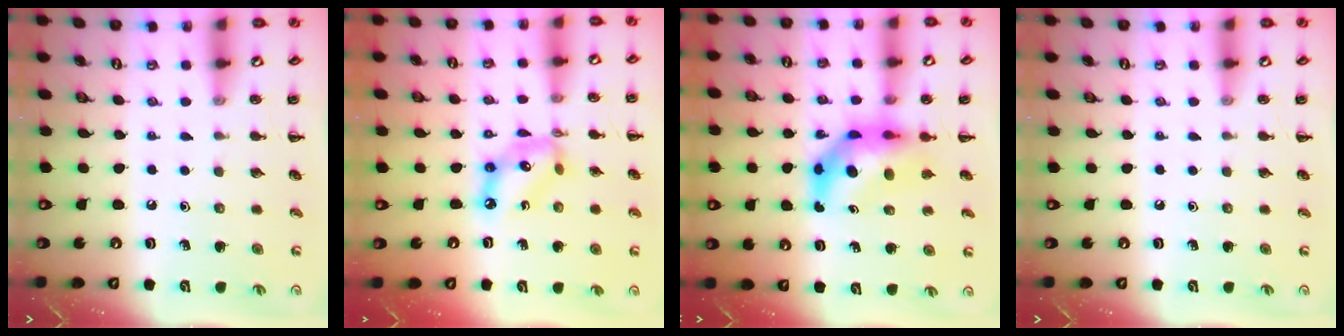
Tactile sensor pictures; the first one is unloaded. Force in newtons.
{"total": 11.1, "press": 10.7, "slide": 2.8}
{"total": 7.5, "press": 7.1, "slide": 2.3}
{"total": 0.0}